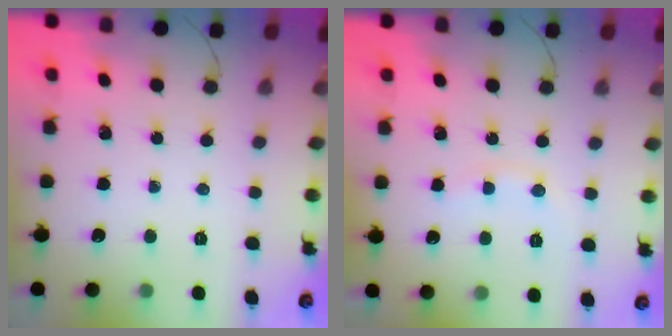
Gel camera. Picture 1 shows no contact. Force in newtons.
{"total": 6.6, "press": 6.3, "slide": 1.7}